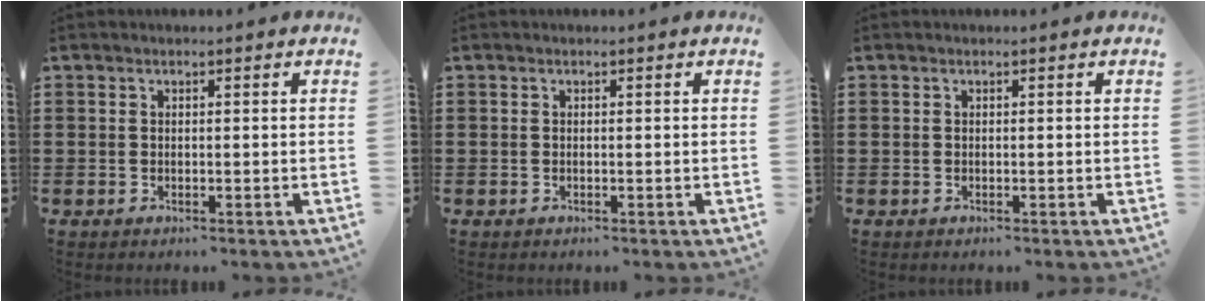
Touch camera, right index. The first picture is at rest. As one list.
[{"total": 0.0}, {"total": 0.0}]